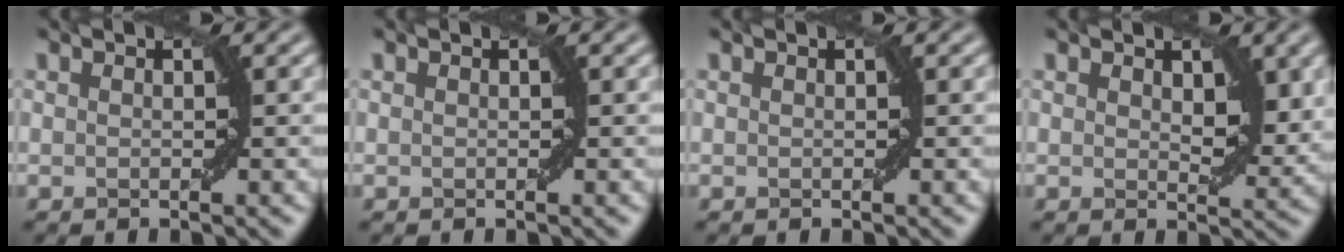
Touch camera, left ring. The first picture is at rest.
{"total": 0.0}
{"total": 0.0}
{"total": 3.1, "force": [1.1, 1.7, 2.3], "torque": [-0.033, -0.007, 0.022]}